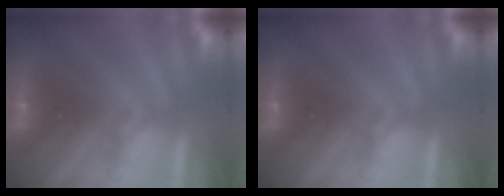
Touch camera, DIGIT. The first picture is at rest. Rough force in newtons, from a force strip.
{"total": 0.0}